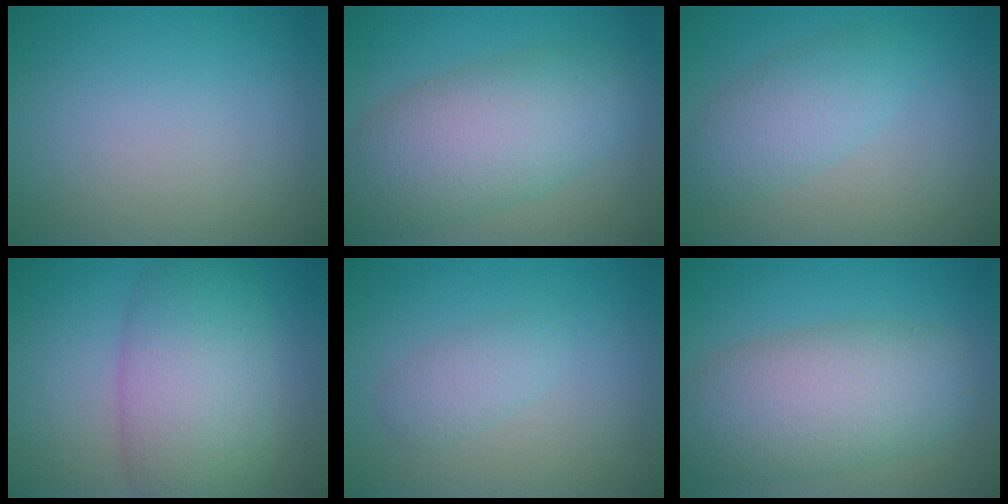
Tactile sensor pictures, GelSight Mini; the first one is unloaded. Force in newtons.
{"total": 7.8, "press": 7.8, "slide": 0.5}
{"total": 3.4, "press": 3.4, "slide": 0.1}
{"total": 8.1, "press": 8.1, "slide": 0.4}
{"total": 1.8, "press": 1.8, "slide": 0.2}
{"total": 7.7, "press": 7.7, "slide": 0.6}